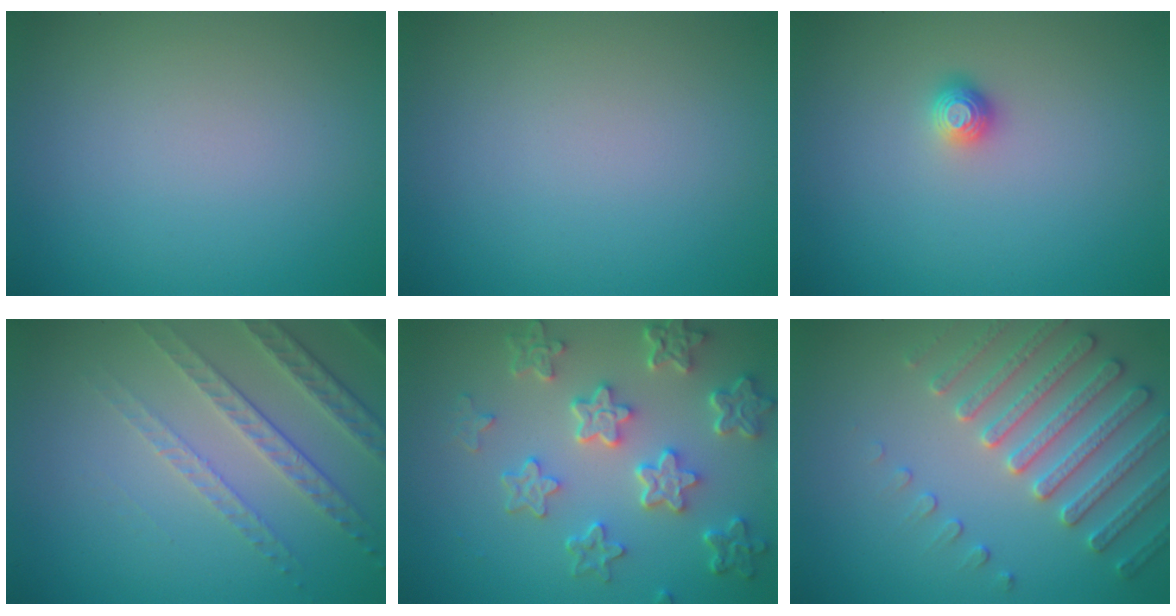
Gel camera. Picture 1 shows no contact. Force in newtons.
{"total": 0.0}
{"total": 1.2, "press": 1.0, "slide": 0.5}
{"total": 4.6, "press": 3.3, "slide": 3.2}
{"total": 6.2, "press": 4.8, "slide": 4.0}
{"total": 4.5, "press": 4.4, "slide": 1.2}